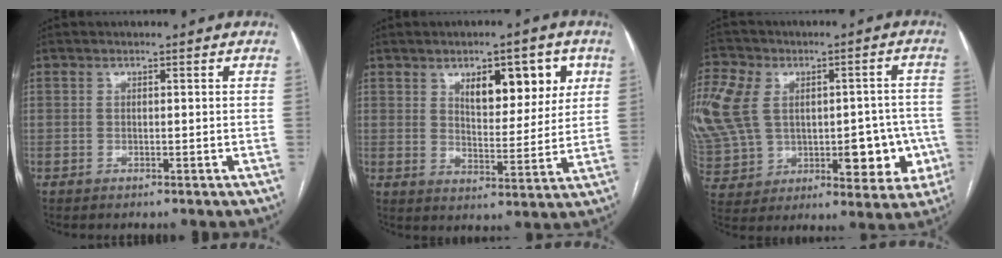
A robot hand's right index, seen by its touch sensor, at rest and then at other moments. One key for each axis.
{"total": 9.6, "fx": 4.4, "fy": 4.1, "fz": 7.5, "tx": -0.102, "ty": 0.005, "tz": 0.070}
{"total": 24.6, "fx": 0.9, "fy": 16.6, "fz": 18.2, "tx": -0.369, "ty": 0.059, "tz": 0.054}